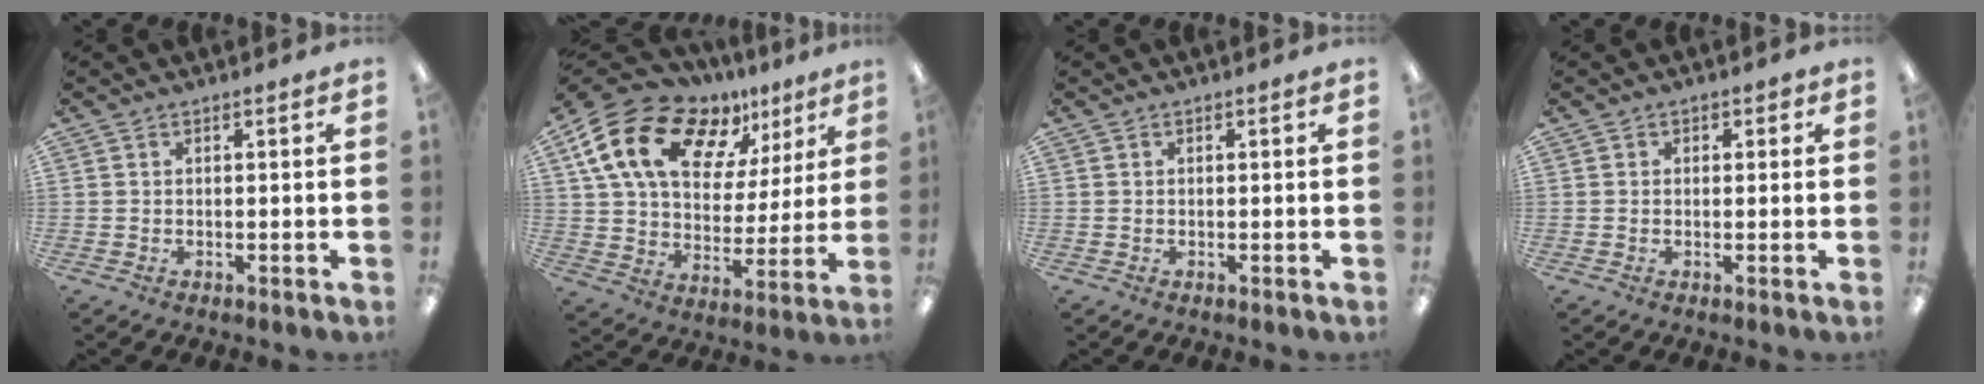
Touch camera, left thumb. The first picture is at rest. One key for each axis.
{"total": 19.2, "fx": 11.4, "fy": 11.2, "fz": 10.7, "tx": -0.199, "ty": -0.052, "tz": 0.209}
{"total": 0.0}
{"total": 1.3, "fx": 0.1, "fy": 1.2, "fz": 0.4, "tx": 0.001, "ty": 0.002, "tz": -0.001}